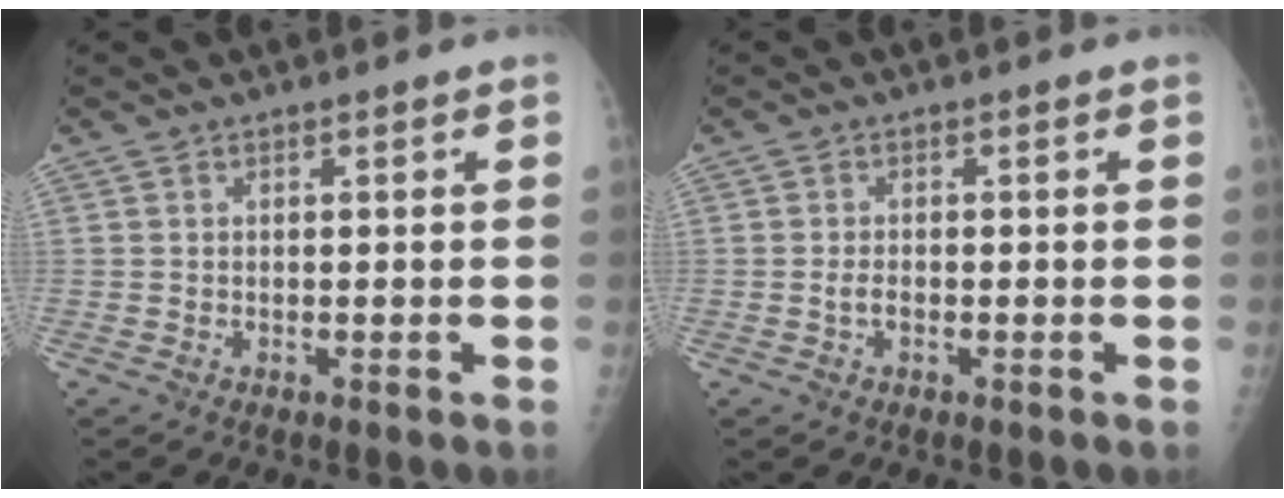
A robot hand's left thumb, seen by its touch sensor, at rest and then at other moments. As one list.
[{"total": 1.6, "force": [-0.5, 0.9, 1.2], "torque": [-0.023, 0.003, -0.009]}]